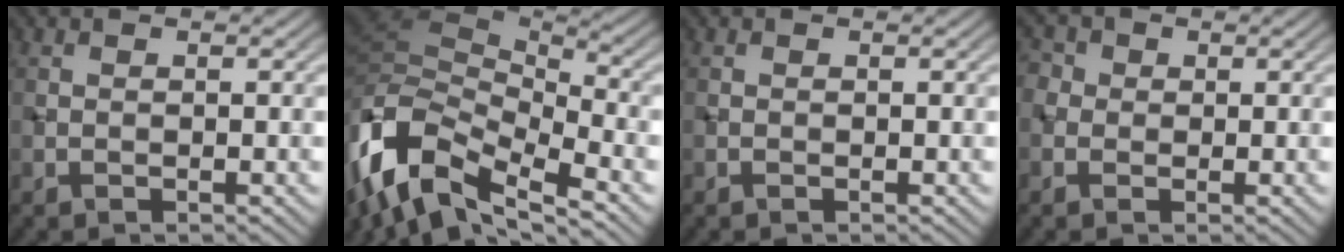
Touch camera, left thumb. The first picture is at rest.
{"total": 14.2, "force": [-5.7, 7.0, 11.0], "torque": [-0.270, -0.011, -0.105]}
{"total": 0.0}
{"total": 2.7, "force": [0.4, 2.5, 0.9], "torque": [-0.024, 0.010, -0.012]}